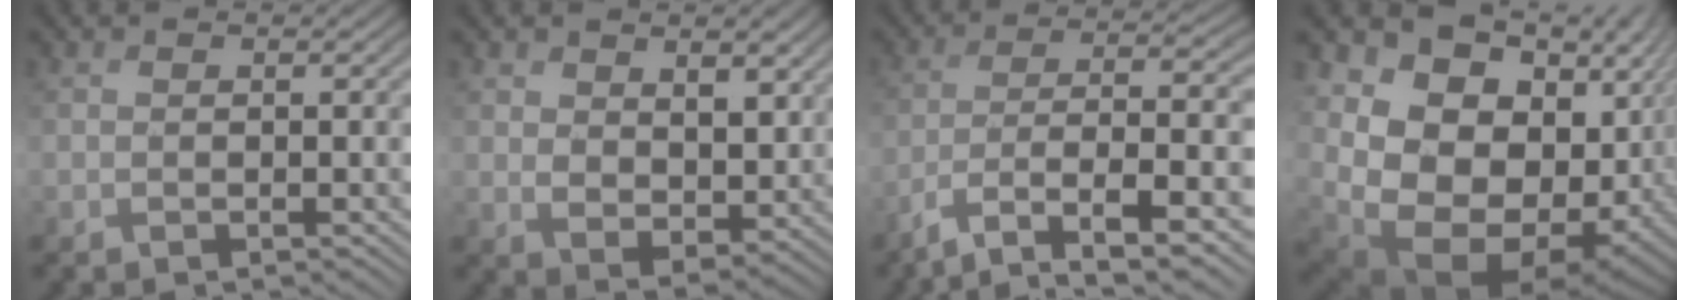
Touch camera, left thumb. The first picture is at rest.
{"total": 7.3, "force": [3.1, 4.8, 4.6], "torque": [-0.107, -0.014, 0.064]}
{"total": 11.0, "force": [-7.2, 2.2, 8.0], "torque": [-0.120, 0.000, -0.131]}
{"total": 20.1, "force": [2.0, 14.2, 14.1], "torque": [-0.276, -0.016, 0.067]}